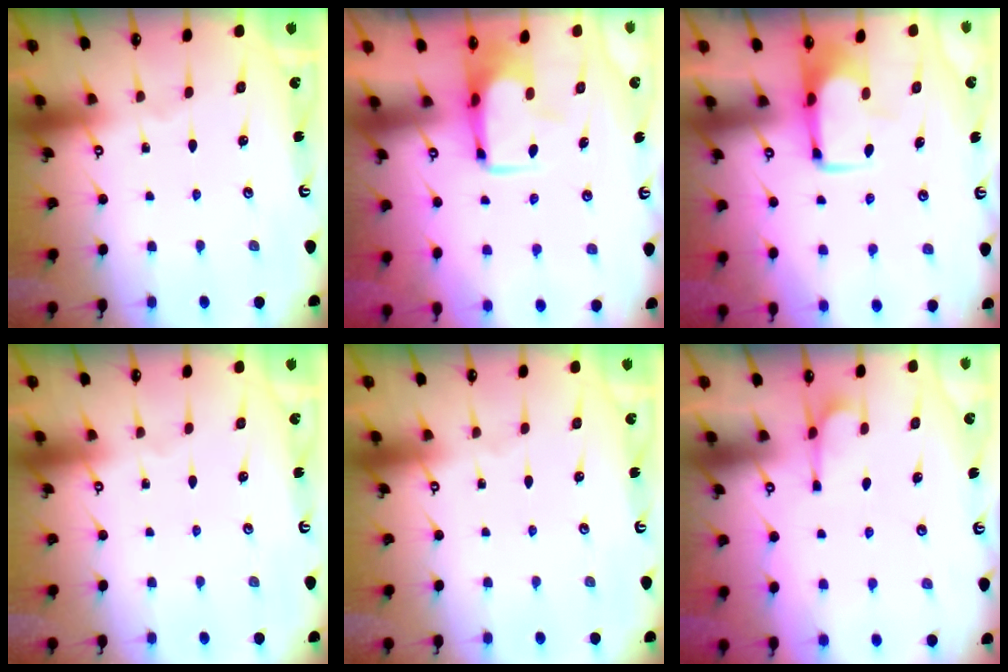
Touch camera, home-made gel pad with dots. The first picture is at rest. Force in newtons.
{"total": 2.2, "press": 2.1, "slide": 0.7}
{"total": 2.0, "press": 1.9, "slide": 0.5}
{"total": 0.0}
{"total": 0.0}
{"total": 2.6, "press": 2.4, "slide": 1.0}